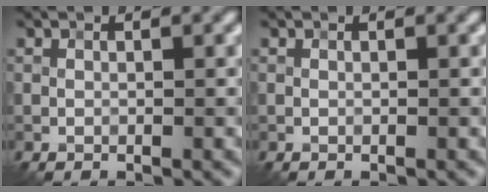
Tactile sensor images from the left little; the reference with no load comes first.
{"total": 0.0}